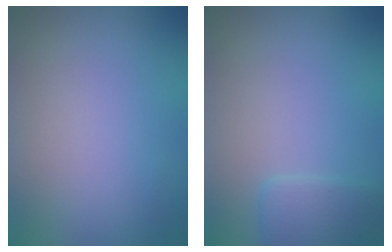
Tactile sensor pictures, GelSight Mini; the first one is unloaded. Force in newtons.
{"total": 1.9, "press": 1.9, "slide": 0.1}